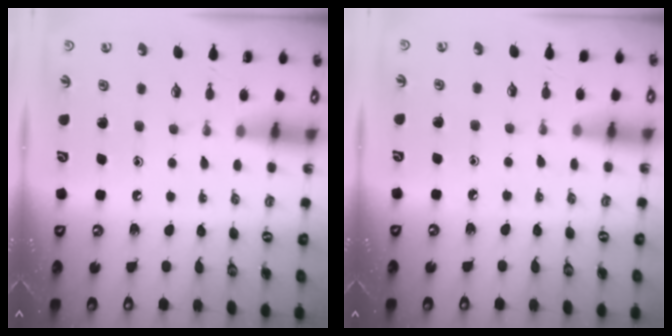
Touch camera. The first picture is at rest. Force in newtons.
{"total": 5.2, "press": 5.2, "slide": 0.7}